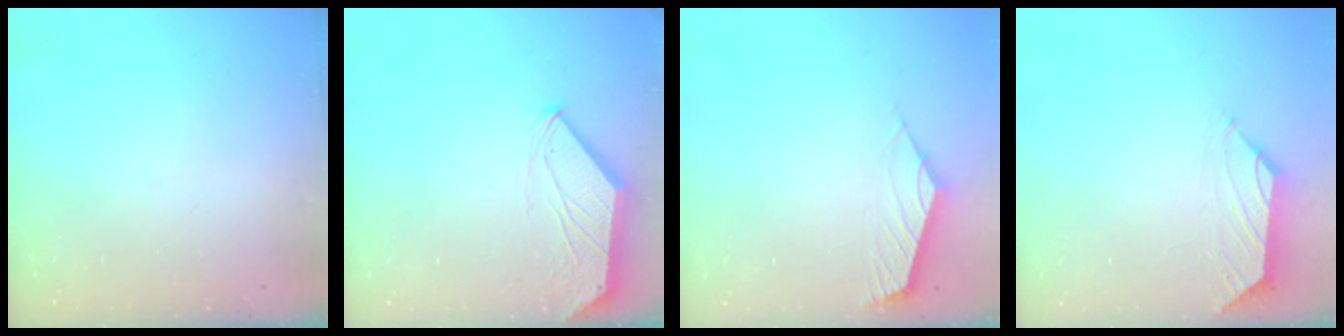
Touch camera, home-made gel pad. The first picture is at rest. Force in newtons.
{"total": 0.5, "press": 0.5, "slide": 0.3}
{"total": 2.2, "press": 2.2, "slide": 0.5}
{"total": 0.0}